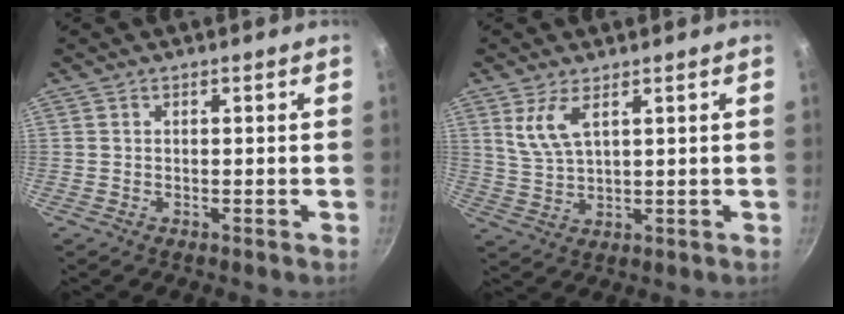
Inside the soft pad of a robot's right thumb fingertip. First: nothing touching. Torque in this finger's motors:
{"motor_torque": [-0.27, 0.35, 0.27, -0.25, 0.19]}